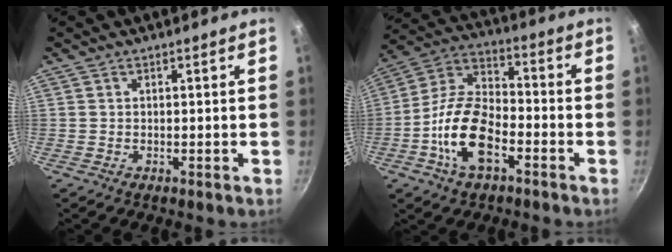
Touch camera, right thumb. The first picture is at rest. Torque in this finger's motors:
{"motor_torque": [0.33, 0.73, 0.29, -0.27, 0.18]}